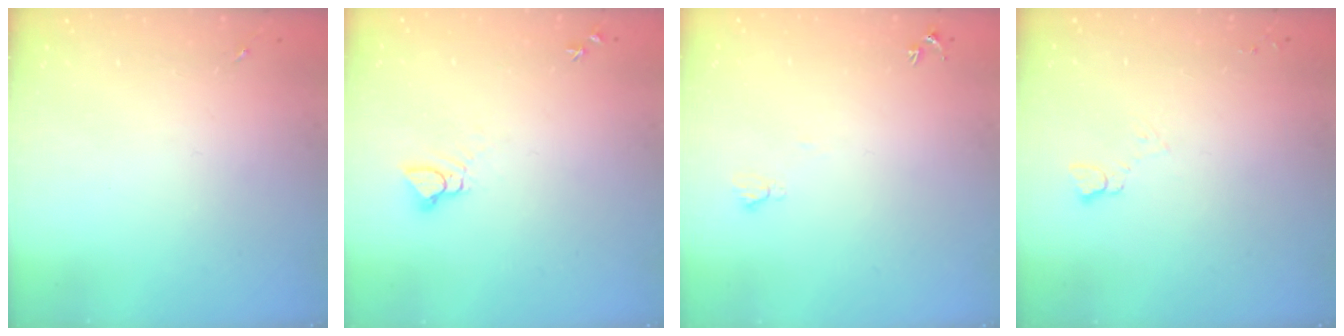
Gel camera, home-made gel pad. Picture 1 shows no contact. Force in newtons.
{"total": 3.9, "press": 3.9, "slide": 0.2}
{"total": 4.8, "press": 4.8, "slide": 0.6}
{"total": 3.8, "press": 3.7, "slide": 0.5}